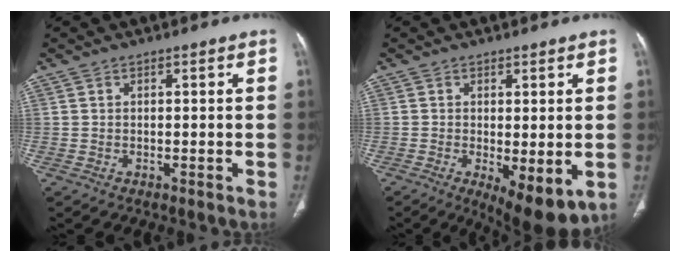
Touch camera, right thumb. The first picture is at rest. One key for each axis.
{"total": 8.9, "fx": -2.3, "fy": 3.3, "fz": 8.0, "tx": -0.115, "ty": -0.024, "tz": -0.027}